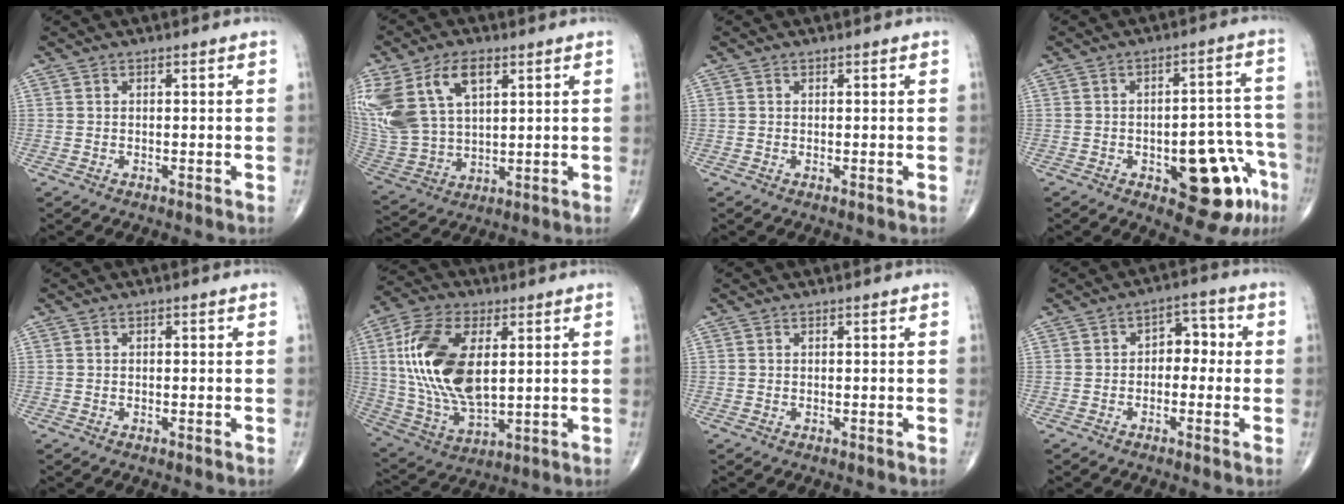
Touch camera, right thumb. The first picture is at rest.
{"total": 20.0, "force": [8.3, 12.0, 13.7], "torque": [-0.308, 0.001, 0.169]}
{"total": 0.0}
{"total": 14.6, "force": [-6.2, 6.2, 11.7], "torque": [-0.109, 0.044, -0.069]}
{"total": 0.0}
{"total": 19.5, "force": [3.6, 10.2, 16.3], "torque": [-0.323, -0.011, 0.070]}
{"total": 0.0}
{"total": 5.3, "force": [-0.4, 3.7, 3.8], "torque": [-0.020, 0.028, -0.017]}